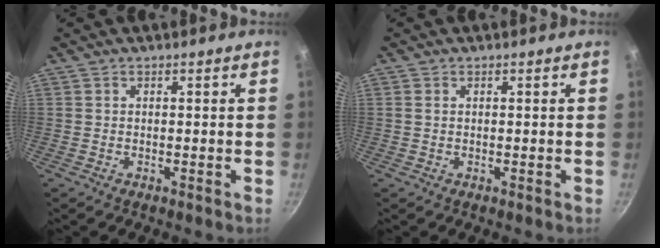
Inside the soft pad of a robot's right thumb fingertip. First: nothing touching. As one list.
[{"total": 0.8, "force": [0.2, 0.6, 0.5], "torque": [-0.011, 0.002, 0.003]}]